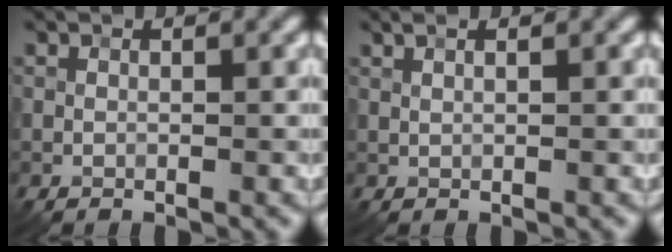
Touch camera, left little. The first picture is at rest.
{"total": 1.0, "force": [0.9, 0.1, 0.5], "torque": [-0.012, 0.000, 0.016]}